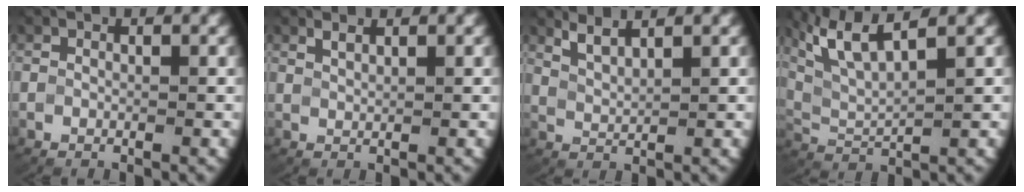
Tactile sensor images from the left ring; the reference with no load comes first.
{"total": 1.1, "force": [1.0, -0.2, 0.3], "torque": [-0.007, 0.000, 0.024]}
{"total": 2.5, "force": [2.0, 0.7, 1.3], "torque": [-0.040, -0.005, 0.042]}
{"total": 5.5, "force": [3.0, 2.3, 4.0], "torque": [-0.097, -0.004, 0.060]}